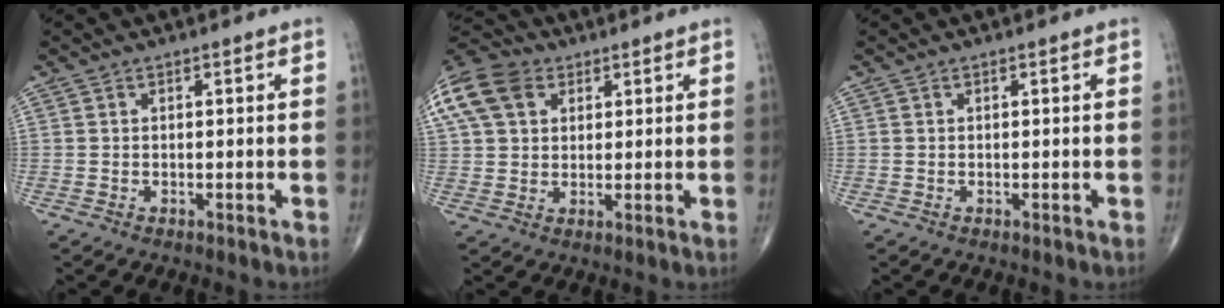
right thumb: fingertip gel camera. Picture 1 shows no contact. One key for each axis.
{"total": 15.1, "fx": 6.0, "fy": 10.9, "fz": 8.5, "tx": -0.190, "ty": 0.024, "tz": 0.106}
{"total": 0.0}